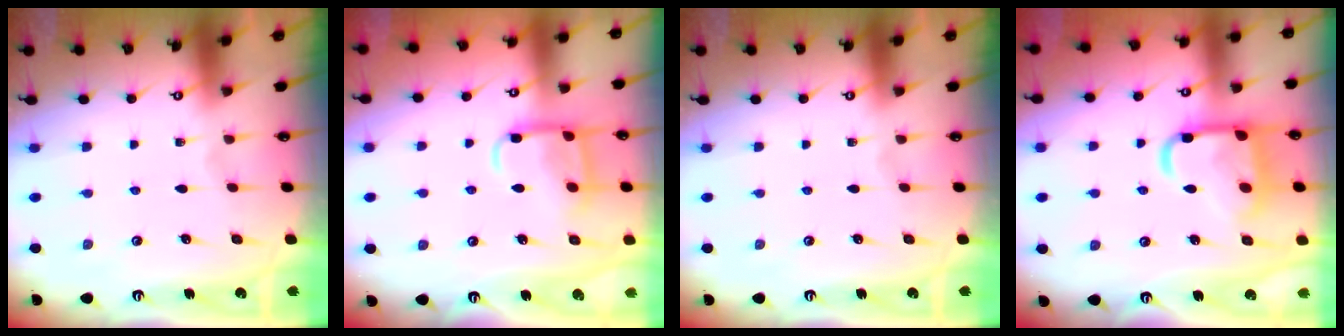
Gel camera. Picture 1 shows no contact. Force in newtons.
{"total": 11.8, "press": 11.7, "slide": 1.2}
{"total": 0.0}
{"total": 17.0, "press": 16.9, "slide": 1.3}